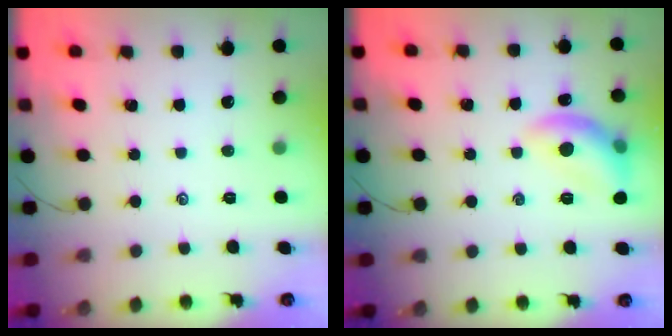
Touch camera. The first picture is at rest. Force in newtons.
{"total": 11.5, "press": 11.5, "slide": 0.7}